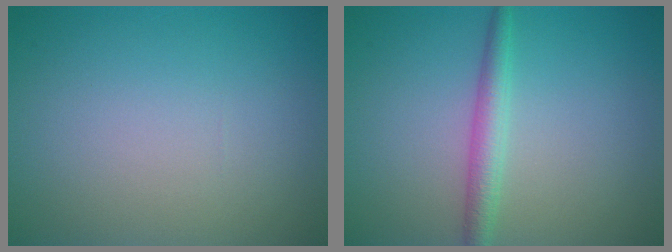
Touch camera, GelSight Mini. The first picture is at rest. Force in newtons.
{"total": 2.4, "press": 2.4, "slide": 0.0}